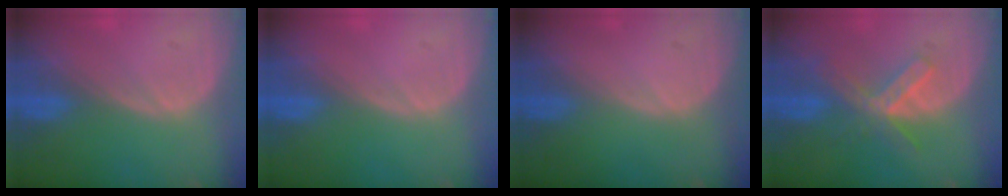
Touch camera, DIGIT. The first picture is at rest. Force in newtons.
{"total": 0.0}
{"total": 0.0}
{"total": 5.5, "press": 5.3, "slide": 1.3}